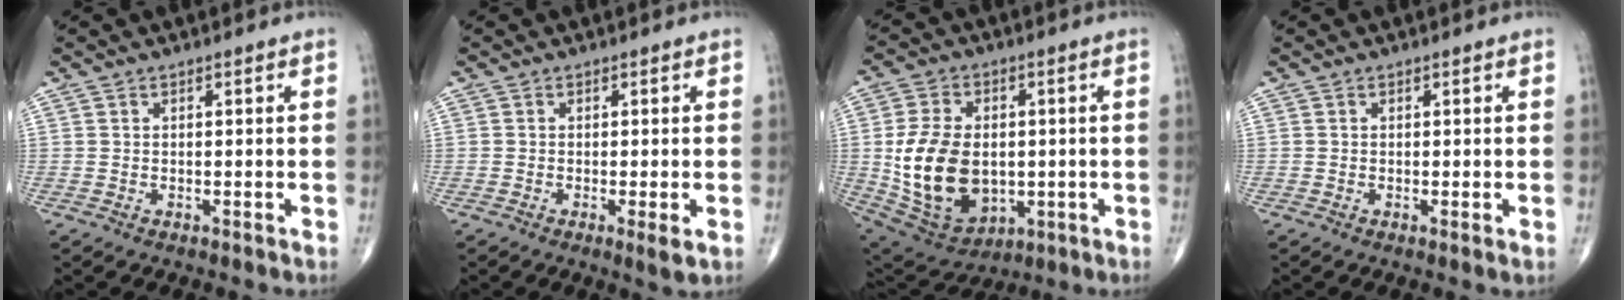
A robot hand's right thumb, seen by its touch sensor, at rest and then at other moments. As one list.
[{"total": 2.5, "force": [-0.7, 0.3, 2.4], "torque": [-0.045, -0.010, -0.014]}, {"total": 17.9, "force": [-0.9, 12.0, 13.3], "torque": [-0.226, -0.004, 0.010]}, {"total": 0.7, "force": [-0.1, 0.0, 0.7], "torque": [-0.016, -0.003, -0.003]}]